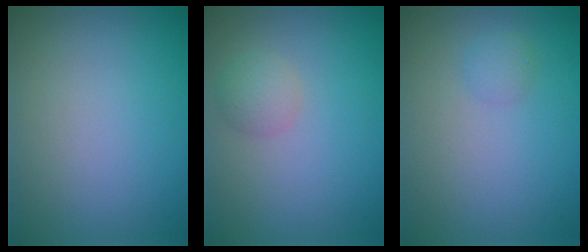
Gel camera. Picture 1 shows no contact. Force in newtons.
{"total": 1.9, "press": 1.9, "slide": 0.1}
{"total": 1.1, "press": 1.1, "slide": 0.1}